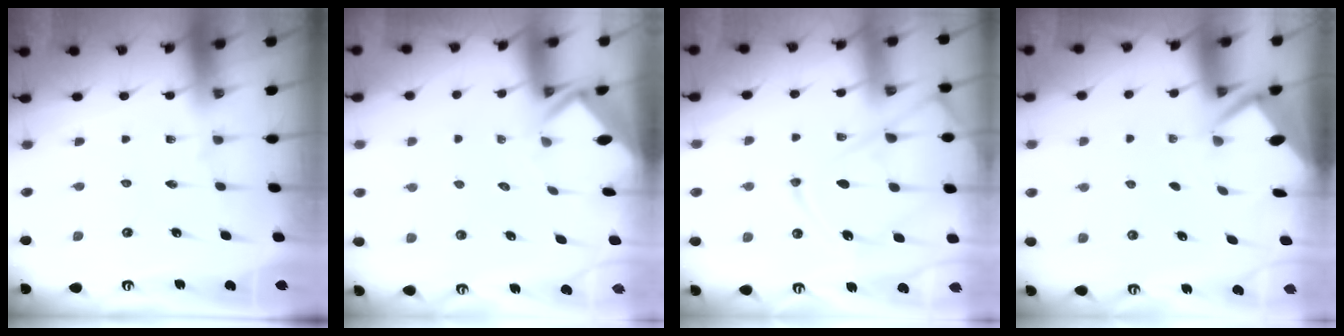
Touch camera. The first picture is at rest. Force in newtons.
{"total": 2.7, "press": 2.7, "slide": 0.2}
{"total": 15.5, "press": 15.4, "slide": 1.7}
{"total": 2.6, "press": 2.5, "slide": 0.3}